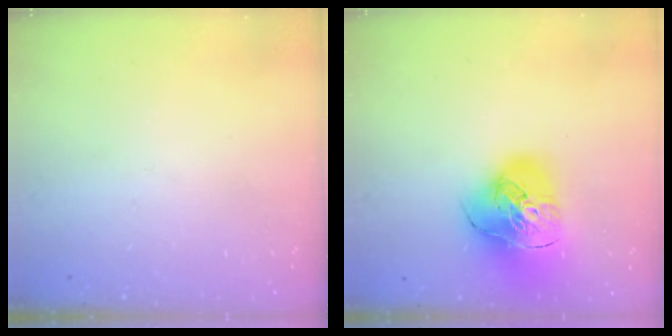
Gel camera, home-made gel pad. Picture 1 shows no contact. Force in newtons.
{"total": 20.4, "press": 20.2, "slide": 2.5}